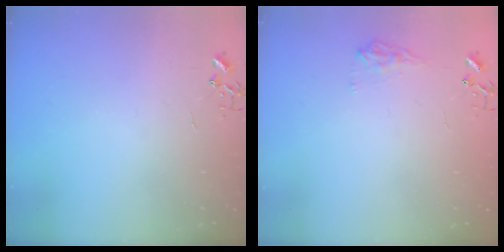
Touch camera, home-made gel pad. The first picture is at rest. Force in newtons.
{"total": 8.2, "press": 8.2, "slide": 0.2}